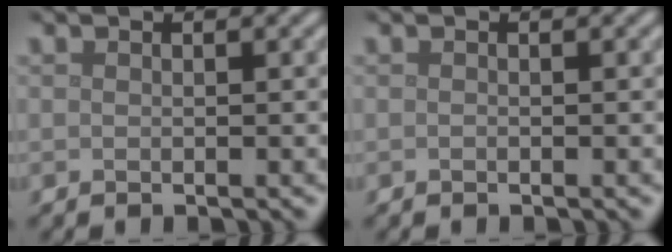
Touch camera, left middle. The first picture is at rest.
{"total": 0.0}